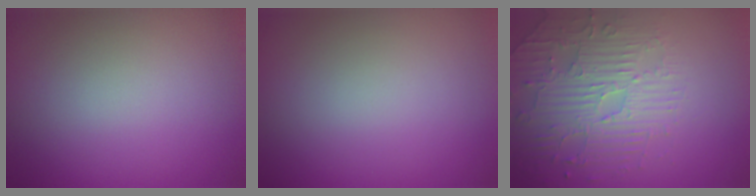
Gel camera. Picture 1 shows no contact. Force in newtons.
{"total": 0.0}
{"total": 4.6, "press": 3.9, "slide": 2.3}